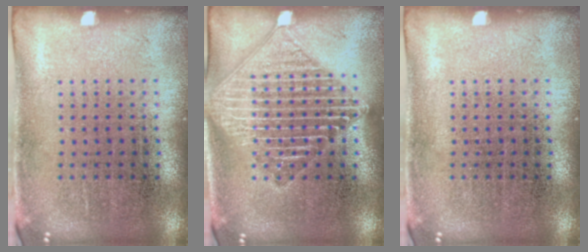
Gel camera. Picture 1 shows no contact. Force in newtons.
{"total": 3.3, "press": 3.2, "slide": 0.5}
{"total": 0.0}